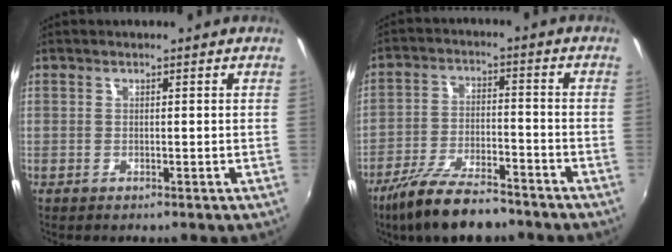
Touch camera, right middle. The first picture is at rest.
{"total": 13.1, "force": [-10.4, 3.5, 7.2], "torque": [-0.157, -0.023, -0.182]}